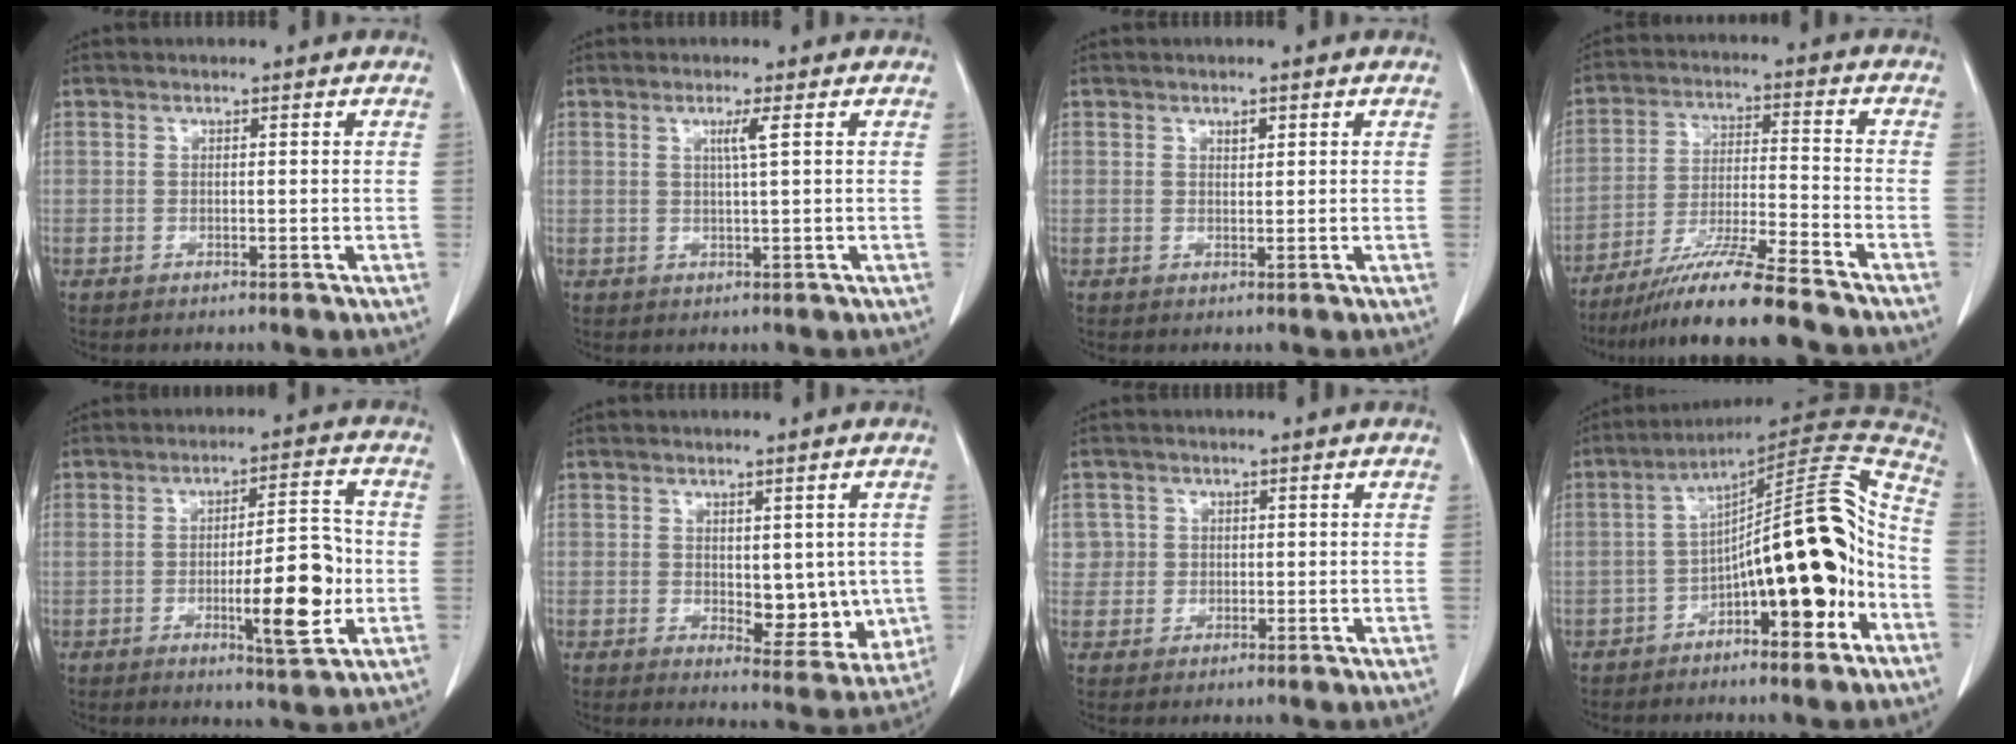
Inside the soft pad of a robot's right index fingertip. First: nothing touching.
{"total": 2.1, "force": [0.7, -0.5, 1.9], "torque": [-0.036, -0.004, 0.014]}
{"total": 1.1, "force": [0.6, 0.5, 0.7], "torque": [-0.010, -0.003, 0.009]}
{"total": 12.3, "force": [-10.2, -1.3, 6.7], "torque": [-0.116, -0.023, -0.182]}
{"total": 10.1, "force": [-2.0, 1.9, 9.7], "torque": [-0.136, 0.003, -0.027]}
{"total": 7.9, "force": [-0.1, 4.0, 6.8], "torque": [-0.067, -0.013, 0.011]}
{"total": 2.6, "force": [0.6, 2.5, -0.3], "torque": [0.026, 0.005, 0.005]}
{"total": 18.8, "force": [-5.1, 4.3, 17.6], "torque": [-0.258, 0.041, -0.067]}